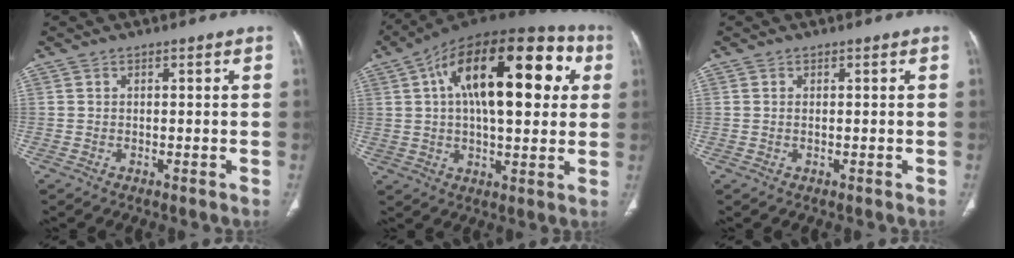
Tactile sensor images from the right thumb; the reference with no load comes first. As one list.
[{"total": 26.2, "force": [6.9, 12.1, 22.2], "torque": [-0.325, 0.032, 0.096]}, {"total": 0.0}]